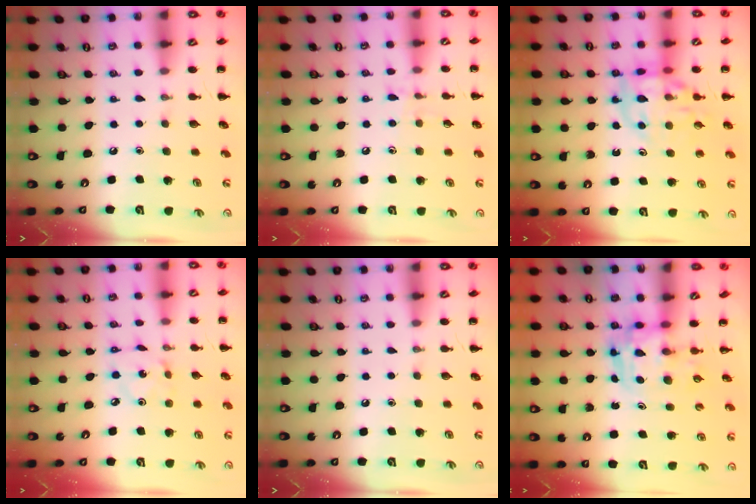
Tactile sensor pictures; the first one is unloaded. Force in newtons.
{"total": 6.5, "press": 6.2, "slide": 2.2}
{"total": 12.5, "press": 12.1, "slide": 3.0}
{"total": 2.1, "press": 2.0, "slide": 0.6}
{"total": 0.0}
{"total": 3.5, "press": 3.5, "slide": 0.6}